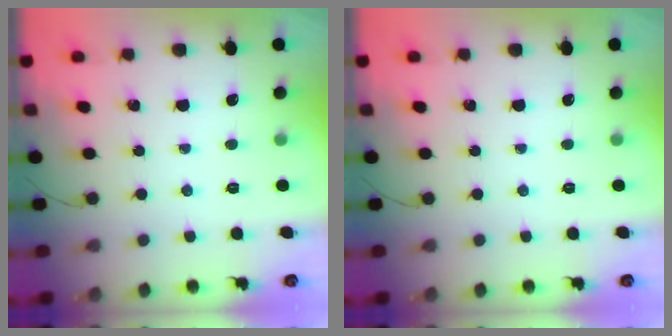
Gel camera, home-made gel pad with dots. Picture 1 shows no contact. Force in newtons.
{"total": 0.0}